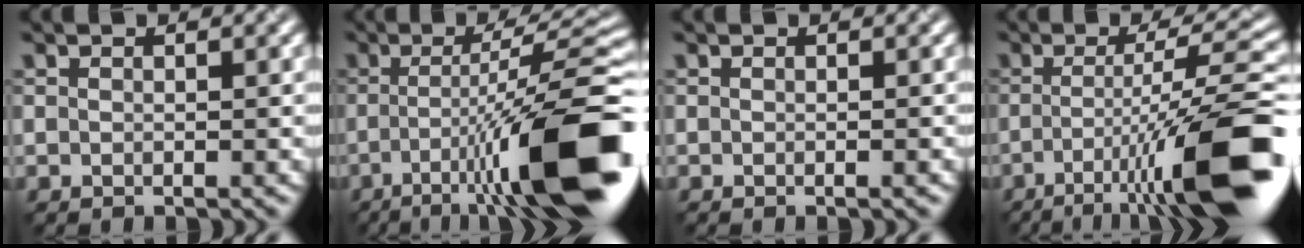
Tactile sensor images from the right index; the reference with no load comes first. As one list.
[{"total": 14.1, "force": [-4.6, 2.6, 13.1], "torque": [-0.172, 0.012, -0.064]}, {"total": 1.1, "force": [-0.3, 0.5, 0.9], "torque": [0.000, 0.002, -0.009]}, {"total": 12.7, "force": [-4.9, 2.2, 11.6], "torque": [-0.151, 0.010, -0.071]}]